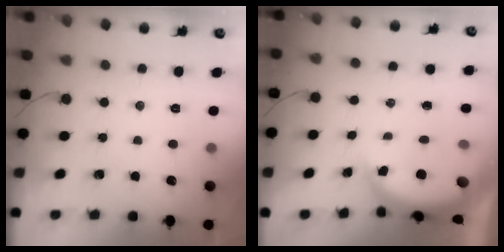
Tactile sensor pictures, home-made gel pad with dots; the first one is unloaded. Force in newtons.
{"total": 4.7, "press": 4.5, "slide": 1.4}